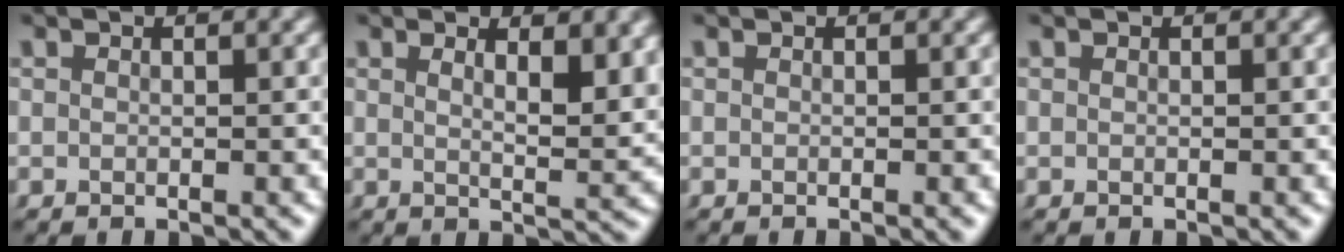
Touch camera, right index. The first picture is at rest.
{"total": 2.7, "force": [1.8, 0.0, 2.0], "torque": [-0.029, -0.011, 0.031]}
{"total": 0.0}
{"total": 0.0}